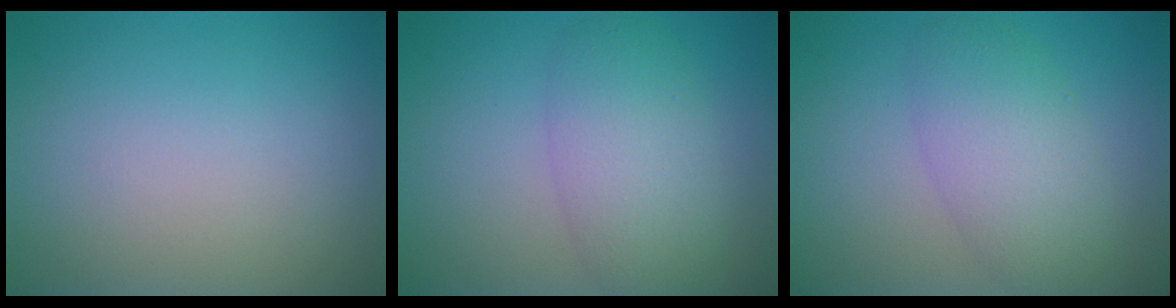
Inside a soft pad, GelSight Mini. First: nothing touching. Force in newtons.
{"total": 5.0, "press": 5.0, "slide": 0.1}
{"total": 4.7, "press": 4.7, "slide": 0.1}